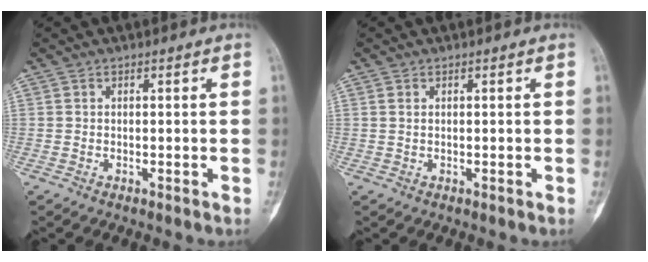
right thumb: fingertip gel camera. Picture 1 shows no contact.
{"total": 0.5, "force": [0.2, 0.3, 0.4], "torque": [-0.012, 0.003, 0.003]}